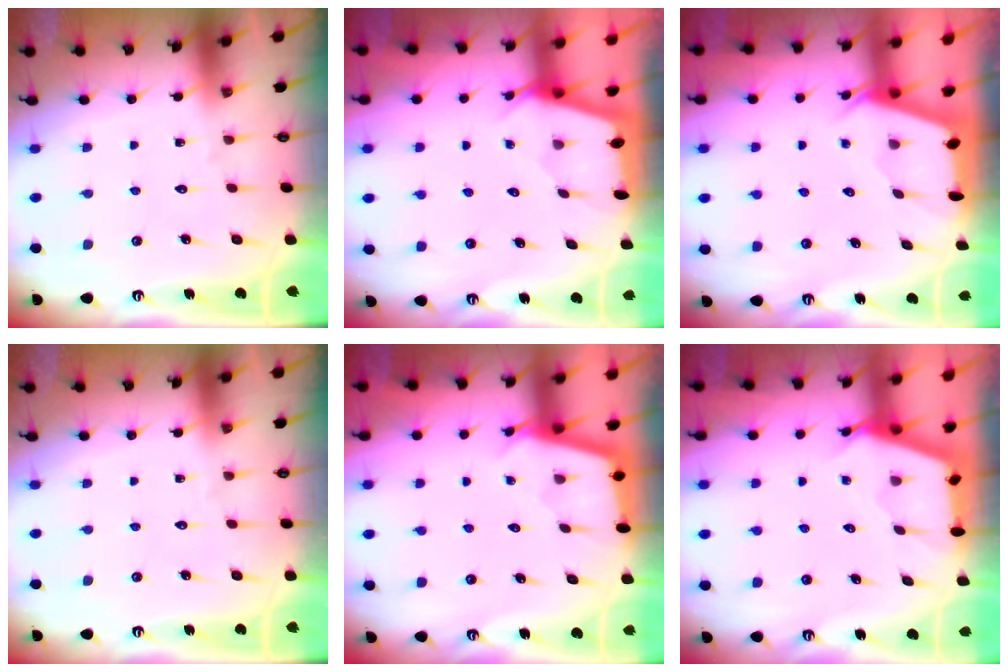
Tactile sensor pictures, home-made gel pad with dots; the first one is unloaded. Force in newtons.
{"total": 2.3, "press": 2.3, "slide": 0.3}
{"total": 2.0, "press": 2.0, "slide": 0.3}
{"total": 0.0}
{"total": 2.7, "press": 2.7, "slide": 0.3}
{"total": 2.7, "press": 2.7, "slide": 0.4}